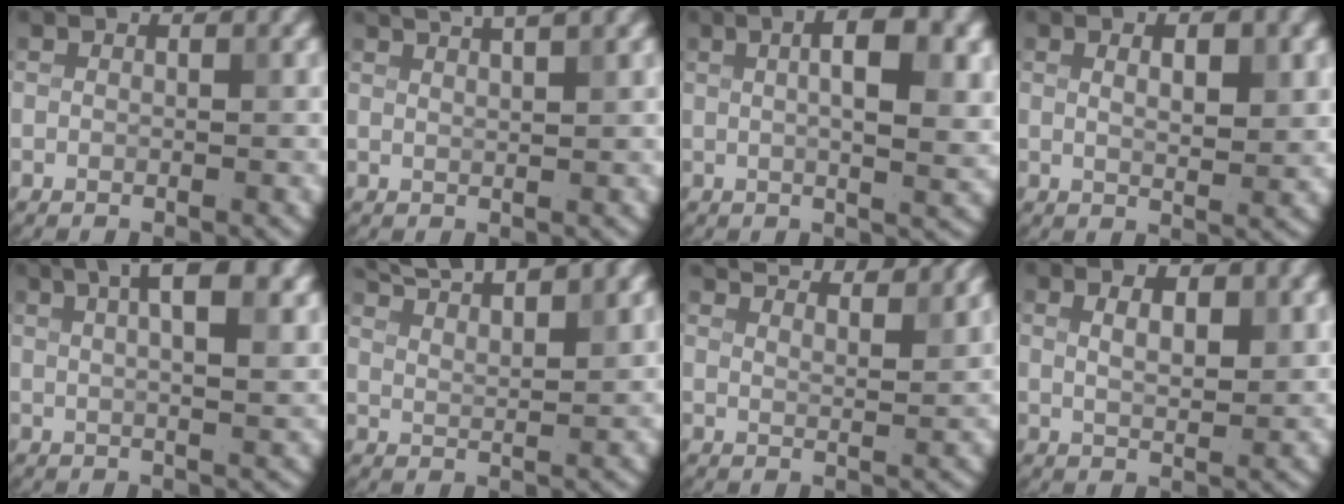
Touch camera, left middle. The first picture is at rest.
{"total": 5.5, "force": [3.9, 1.8, 3.4], "torque": [-0.019, 0.035, 0.024]}
{"total": 6.6, "force": [1.5, 2.0, 6.1], "torque": [-0.081, 0.010, 0.022]}
{"total": 3.6, "force": [1.3, 1.1, 3.1], "torque": [-0.049, 0.000, 0.024]}
{"total": 7.8, "force": [3.5, 2.9, 6.4], "torque": [-0.060, 0.031, 0.028]}
{"total": 7.5, "force": [6.2, 1.7, 3.8], "torque": [-0.047, 0.027, 0.072]}
{"total": 8.4, "force": [7.1, 2.1, 3.9], "torque": [-0.036, 0.029, 0.059]}
{"total": 3.1, "force": [1.4, 1.2, 2.5], "torque": [-0.044, 0.000, 0.026]}